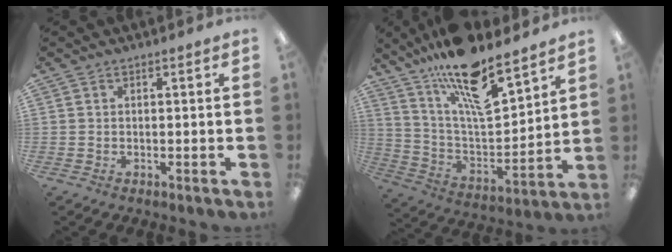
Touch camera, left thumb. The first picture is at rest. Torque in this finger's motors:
{"motor_torque": [2.08, 0.58, 2.09, -0.66, 0.51]}